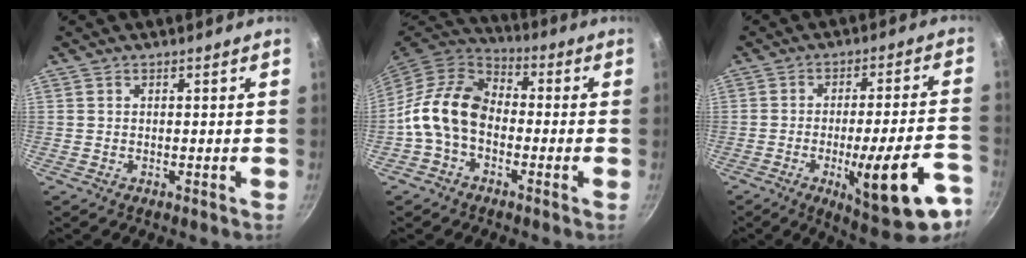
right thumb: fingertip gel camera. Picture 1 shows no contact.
{"total": 12.7, "force": [-2.1, 9.0, 8.7], "torque": [-0.135, 0.035, -0.060]}
{"total": 19.1, "force": [-8.1, 5.2, 16.5], "torque": [-0.197, 0.031, -0.102]}